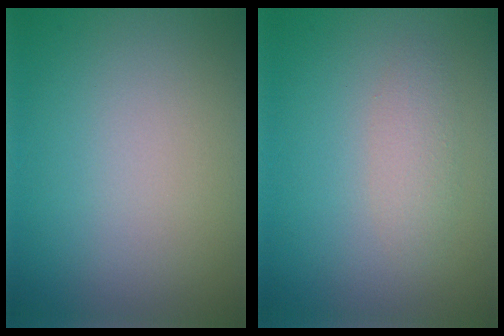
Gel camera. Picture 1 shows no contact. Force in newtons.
{"total": 1.7, "press": 1.7, "slide": 0.1}